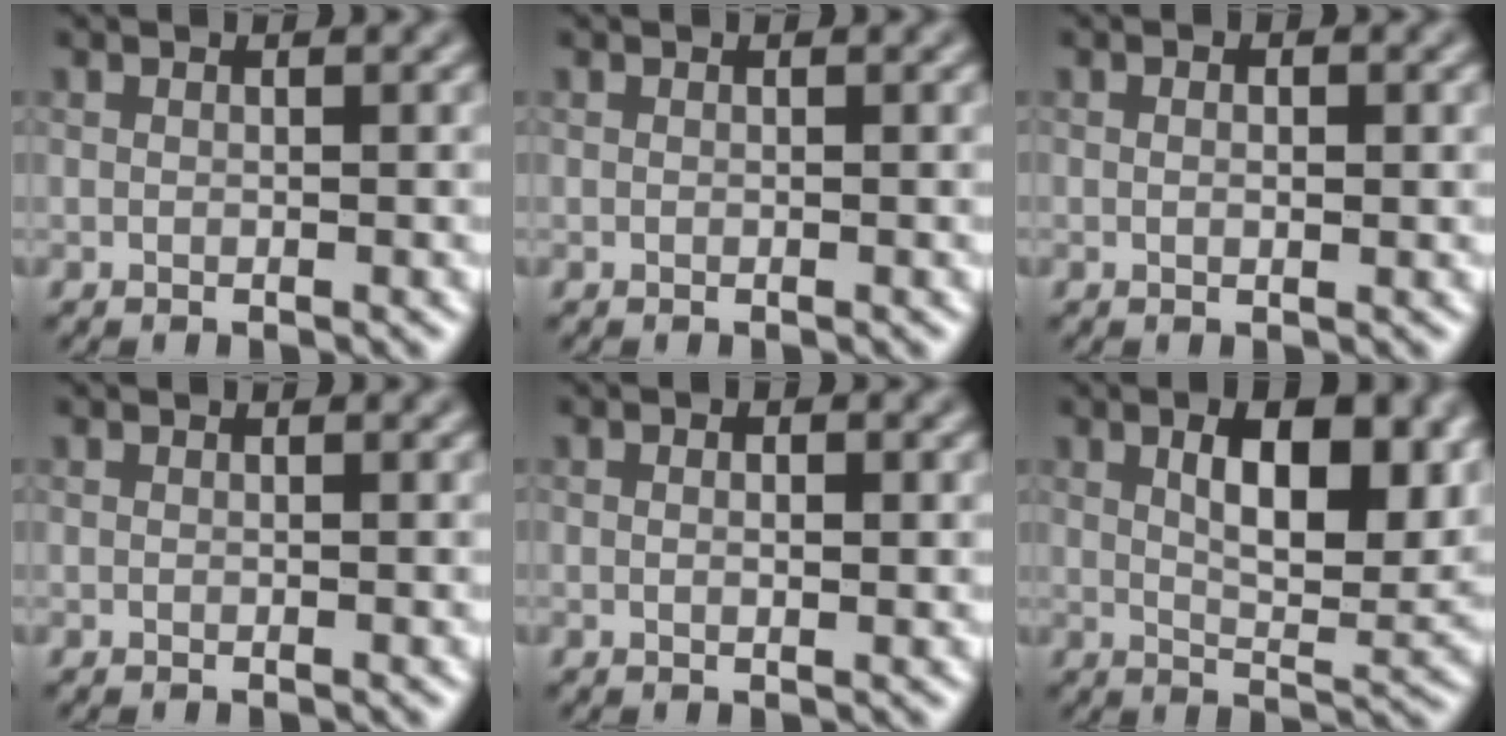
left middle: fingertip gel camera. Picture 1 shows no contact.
{"total": 0.0}
{"total": 0.7, "force": [-0.6, -0.2, 0.3], "torque": [-0.009, -0.001, 0.008]}
{"total": 0.0}
{"total": 0.8, "force": [-0.5, -0.1, 0.6], "torque": [-0.010, -0.002, 0.009]}
{"total": 7.7, "force": [2.1, 2.9, 6.8], "torque": [-0.111, -0.001, 0.049]}